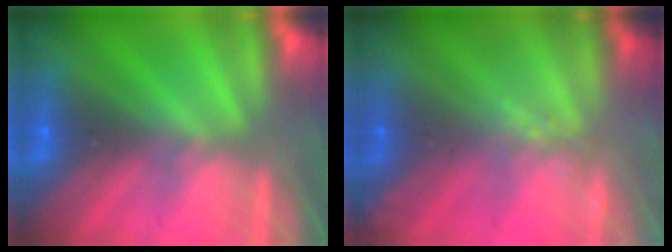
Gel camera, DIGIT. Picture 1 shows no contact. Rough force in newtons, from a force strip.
{"total": 1.6}